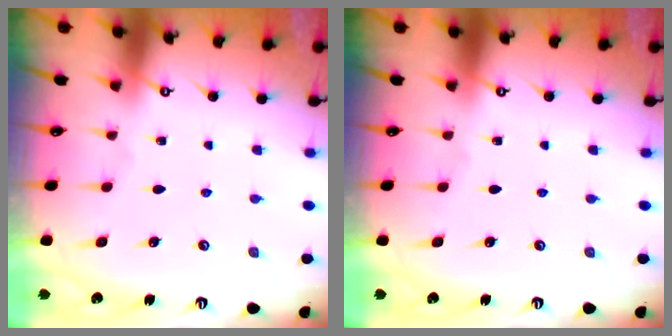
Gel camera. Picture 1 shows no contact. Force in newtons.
{"total": 0.0}